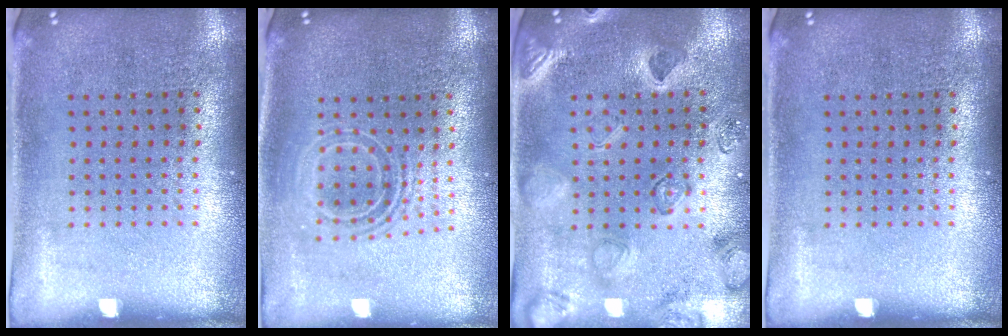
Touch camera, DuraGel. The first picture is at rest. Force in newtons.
{"total": 1.8, "press": 1.3, "slide": 1.1}
{"total": 2.3, "press": 2.3, "slide": 0.6}
{"total": 0.0}